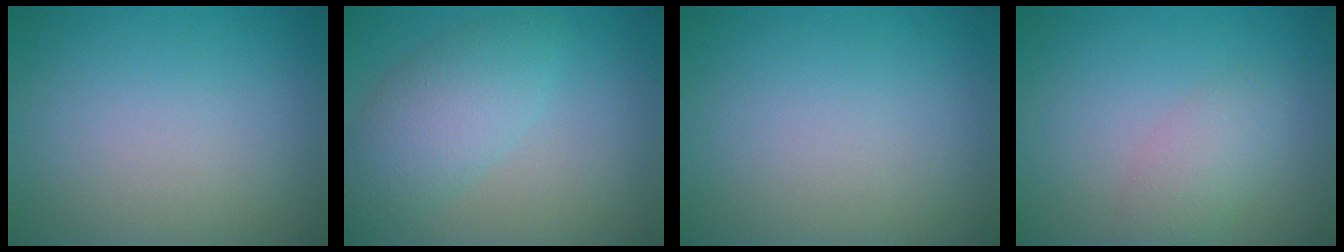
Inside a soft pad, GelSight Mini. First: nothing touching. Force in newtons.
{"total": 4.7, "press": 4.7, "slide": 0.2}
{"total": 0.0}
{"total": 2.2, "press": 2.2, "slide": 0.1}